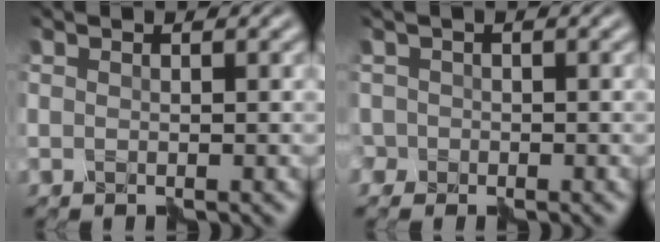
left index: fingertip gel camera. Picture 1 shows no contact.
{"total": 1.5, "force": [-0.9, 1.2, 0.0], "torque": [0.001, 0.000, -0.017]}